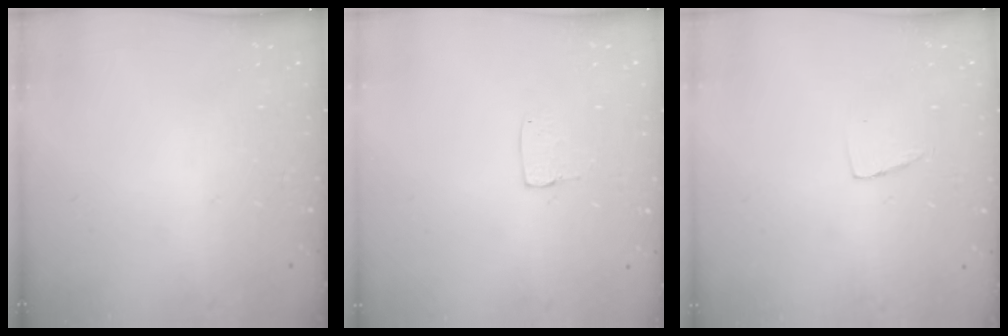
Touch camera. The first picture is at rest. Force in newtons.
{"total": 3.4, "press": 3.4, "slide": 0.2}
{"total": 3.5, "press": 3.5, "slide": 0.3}